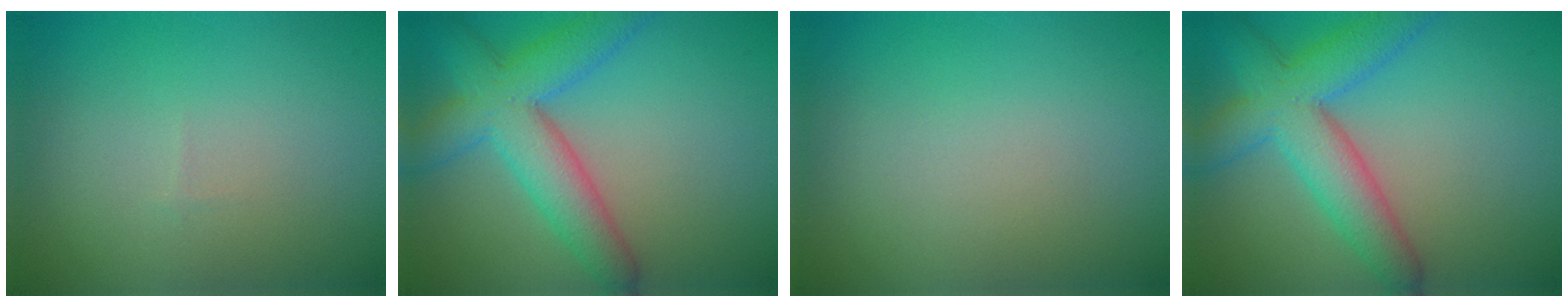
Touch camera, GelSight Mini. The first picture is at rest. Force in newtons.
{"total": 6.8, "press": 6.8, "slide": 0.3}
{"total": 0.0}
{"total": 6.8, "press": 6.8, "slide": 0.3}